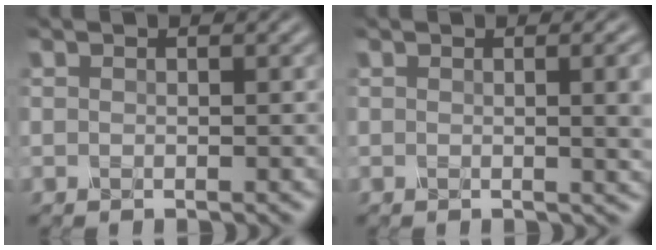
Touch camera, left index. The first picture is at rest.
{"total": 3.3, "force": [0.5, 1.1, 3.1], "torque": [-0.032, -0.001, 0.007]}